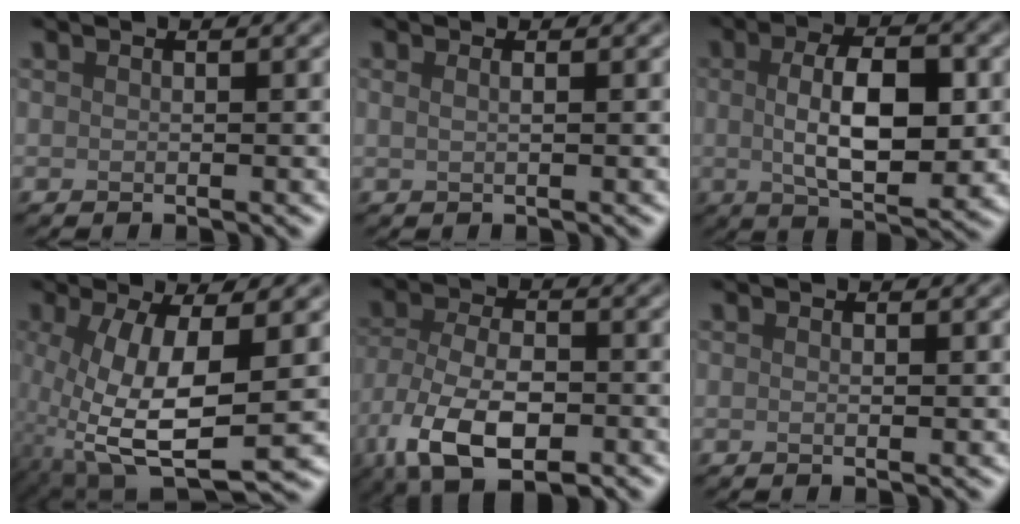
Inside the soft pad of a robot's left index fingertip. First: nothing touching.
{"total": 1.3, "force": [0.6, 0.7, 1.0], "torque": [-0.006, -0.003, -0.005]}
{"total": 7.9, "force": [0.3, 3.2, 7.2], "torque": [-0.120, 0.000, 0.001]}
{"total": 9.2, "force": [-1.5, 3.0, 8.5], "torque": [-0.186, -0.010, -0.023]}
{"total": 10.2, "force": [-4.7, 5.1, 7.4], "torque": [-0.155, -0.020, -0.084]}
{"total": 0.6, "force": [0.0, 0.1, 0.6], "torque": [-0.009, -0.002, 0.000]}